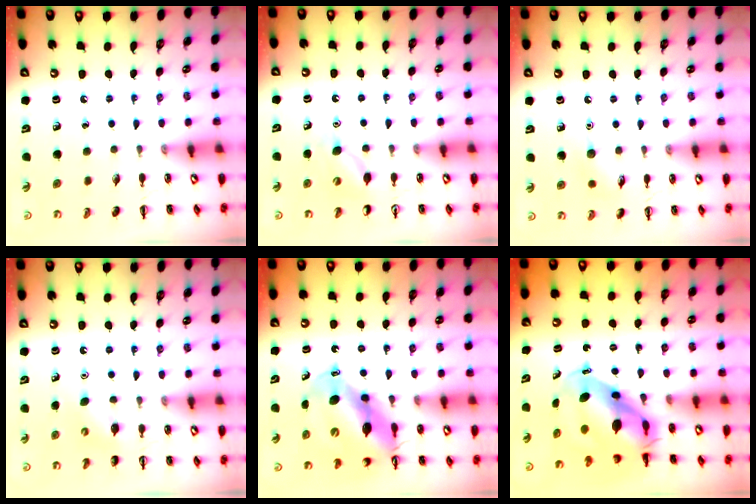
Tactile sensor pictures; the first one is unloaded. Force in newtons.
{"total": 5.2, "press": 5.0, "slide": 1.4}
{"total": 7.1, "press": 7.0, "slide": 1.5}
{"total": 2.7, "press": 2.6, "slide": 0.7}
{"total": 12.5, "press": 11.9, "slide": 3.8}
{"total": 8.7, "press": 8.4, "slide": 2.2}